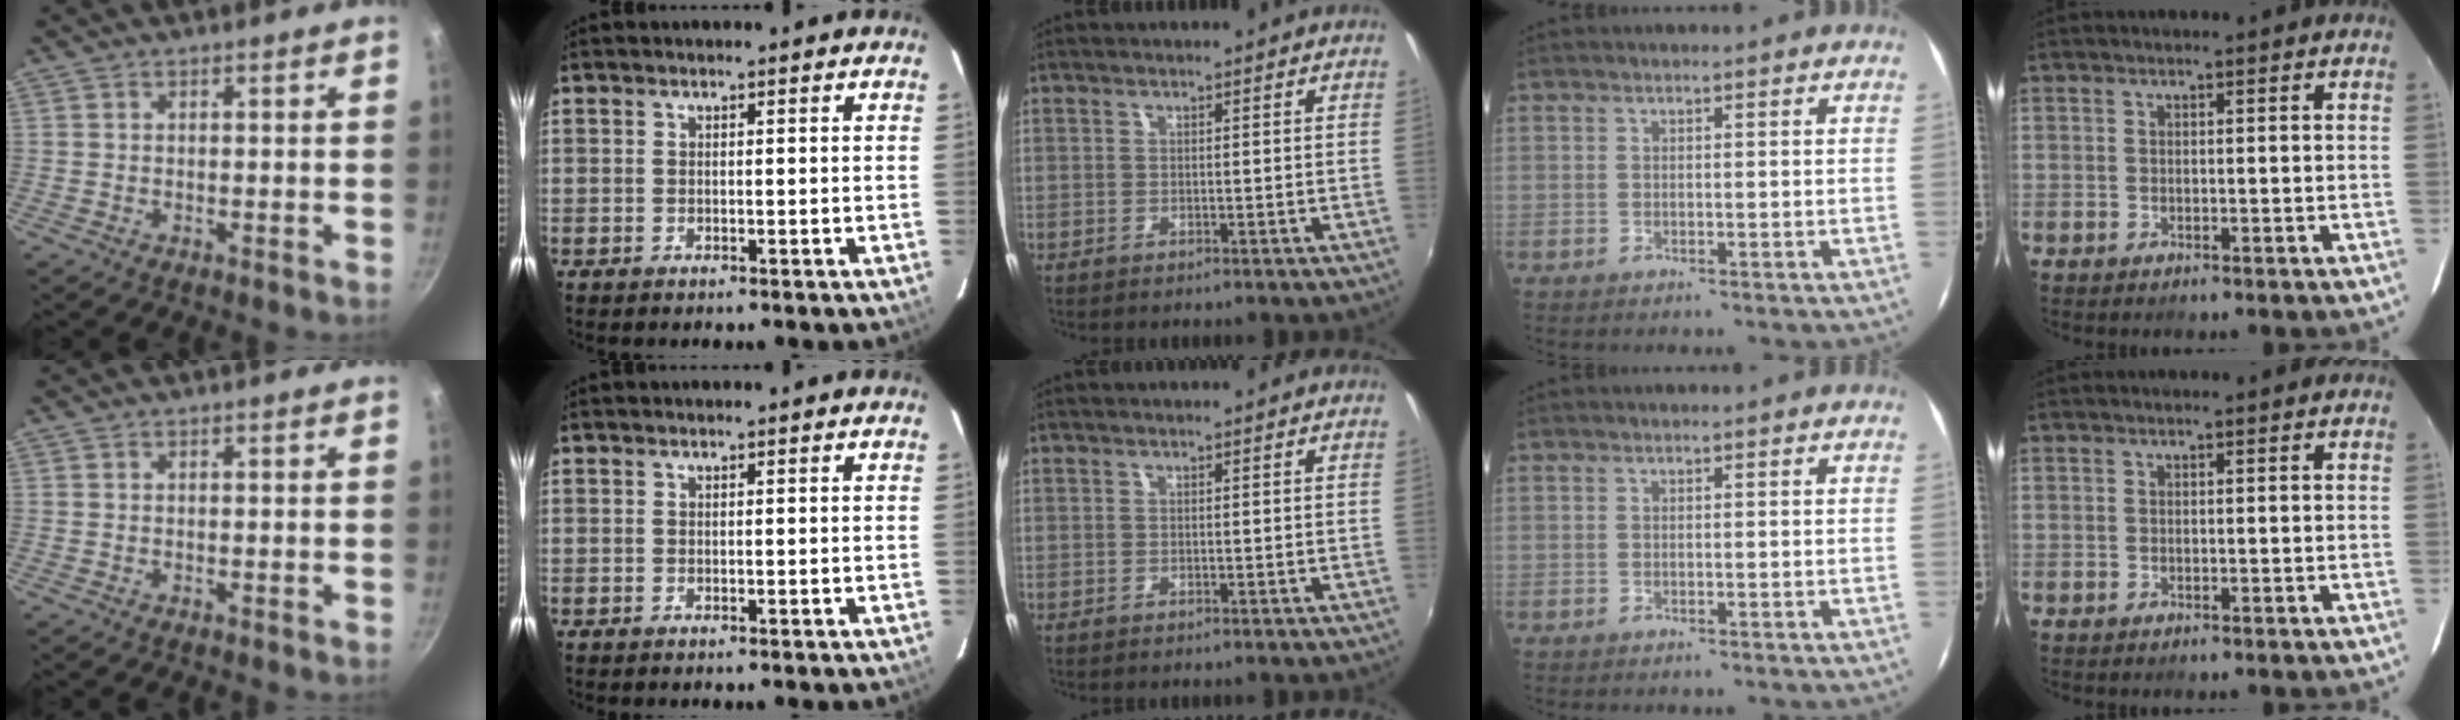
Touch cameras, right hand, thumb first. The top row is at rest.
{}